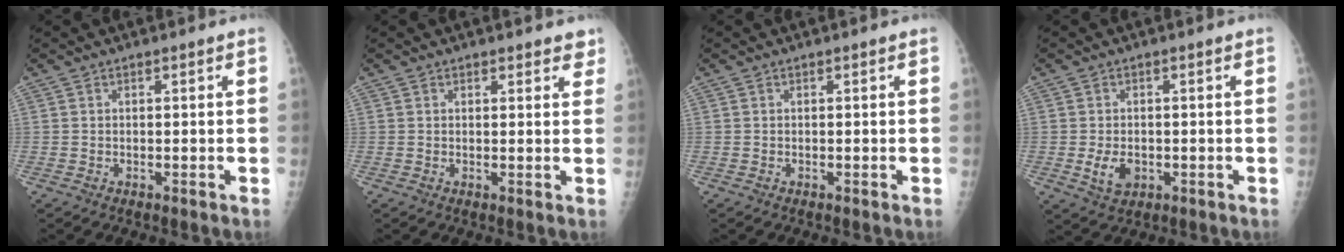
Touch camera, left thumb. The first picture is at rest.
{"total": 2.7, "force": [2.2, 1.3, 0.8], "torque": [0.023, -0.007, 0.017]}
{"total": 0.0}
{"total": 4.5, "force": [-1.0, 3.1, 3.0], "torque": [-0.047, -0.003, -0.009]}